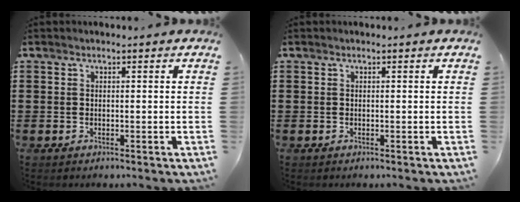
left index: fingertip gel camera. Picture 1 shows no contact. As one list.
[{"total": 0.0}]